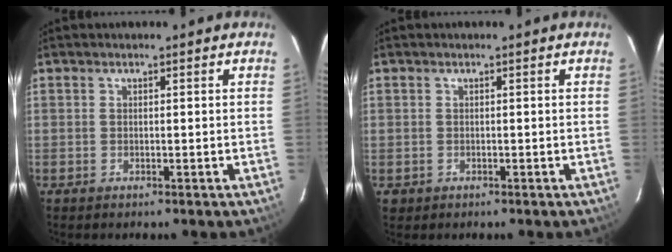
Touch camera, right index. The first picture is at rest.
{"total": 1.6, "force": [-0.3, 1.6, 0.1], "torque": [-0.002, 0.001, -0.002]}